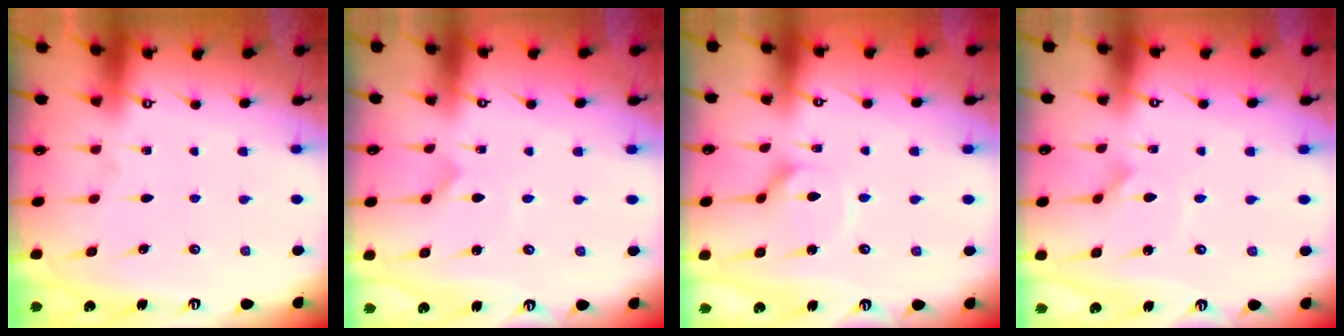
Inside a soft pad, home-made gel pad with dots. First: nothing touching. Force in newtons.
{"total": 0.0}
{"total": 3.6, "press": 3.6, "slide": 0.3}
{"total": 1.2, "press": 1.2, "slide": 0.1}